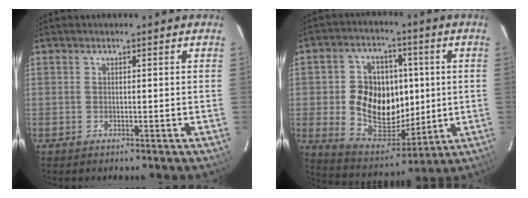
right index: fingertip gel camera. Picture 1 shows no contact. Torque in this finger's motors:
{"motor_torque": [0.75, 0.12, 0.82, 0.16]}